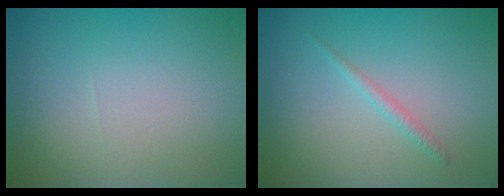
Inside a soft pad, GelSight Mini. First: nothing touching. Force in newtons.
{"total": 1.0, "press": 1.0, "slide": 0.1}